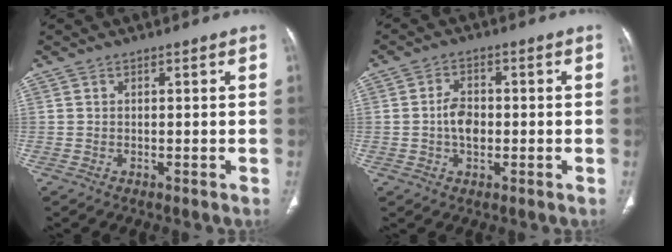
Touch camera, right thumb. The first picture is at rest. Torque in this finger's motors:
{"motor_torque": [1.09, 0.77, 0.61, -0.66, 0.02]}